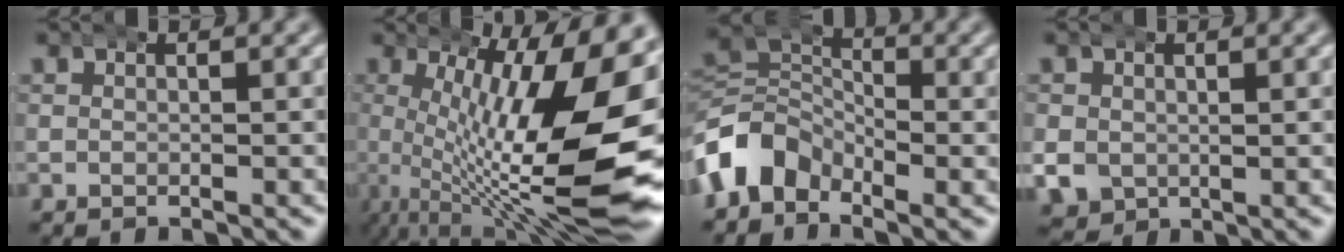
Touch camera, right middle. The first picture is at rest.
{"total": 15.4, "force": [-1.0, 5.1, 14.5], "torque": [-0.197, -0.007, -0.009]}
{"total": 6.6, "force": [-1.7, 5.4, 3.4], "torque": [-0.089, -0.022, -0.033]}
{"total": 4.0, "force": [-0.4, 3.7, 1.4], "torque": [-0.054, -0.029, 0.005]}